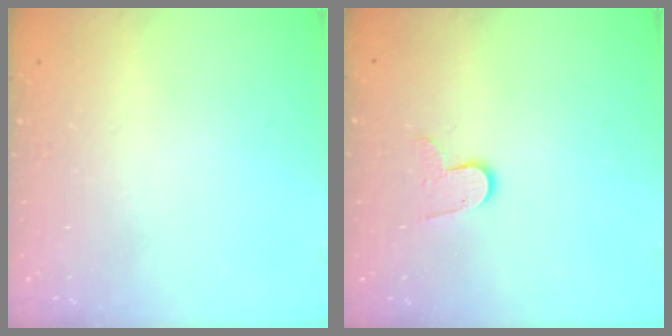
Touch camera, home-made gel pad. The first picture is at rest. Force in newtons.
{"total": 7.2, "press": 7.2, "slide": 0.3}